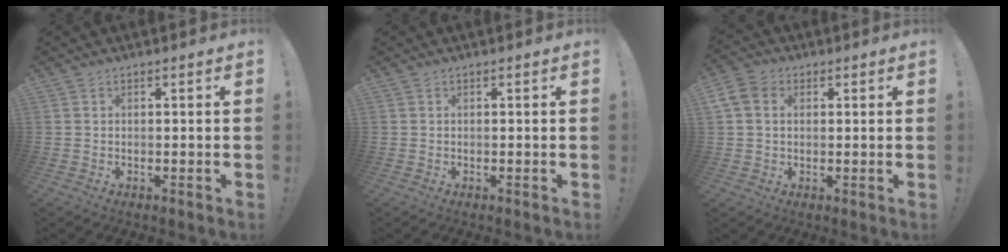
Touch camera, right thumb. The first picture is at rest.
{"total": 0.0}
{"total": 7.4, "force": [2.1, 5.7, 4.3], "torque": [-0.097, 0.006, 0.043]}